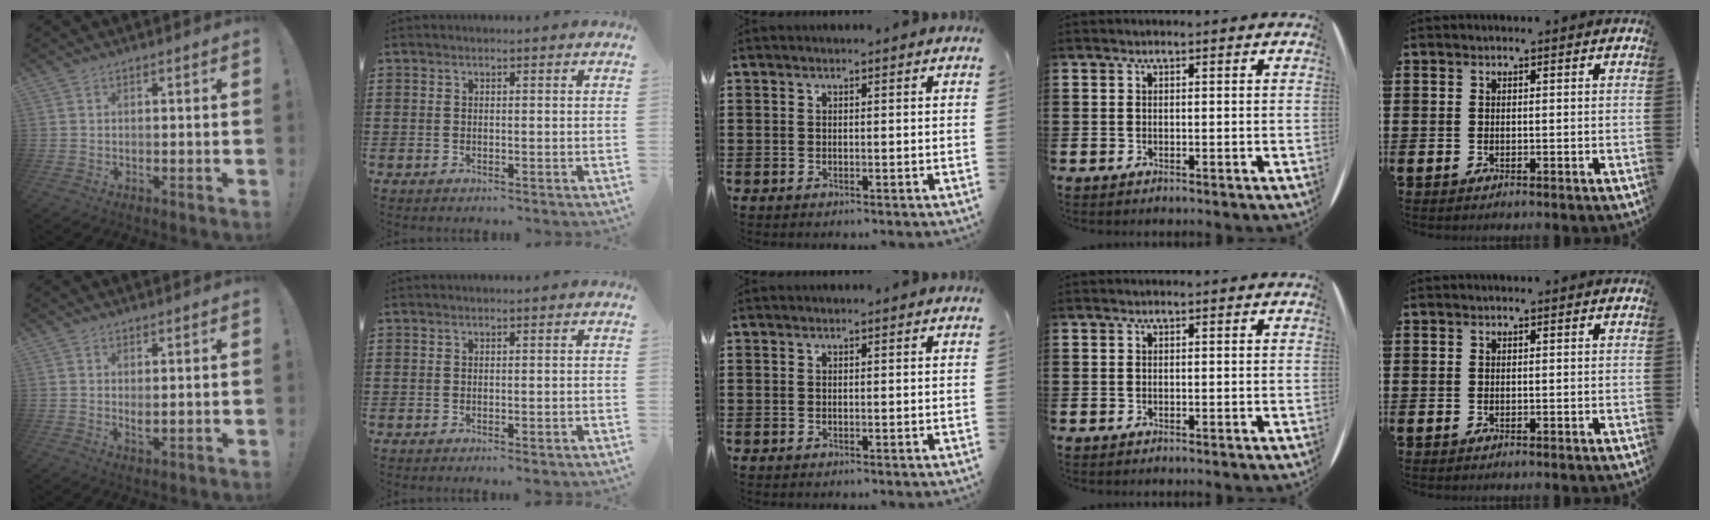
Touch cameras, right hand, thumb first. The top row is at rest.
{"thumb": {"total": 2.0, "force": [1.2, 0.8, 1.4], "torque": [-0.015, -0.009, 0.020]}, "index": {"total": 0.7, "force": [-0.6, 0.1, 0.3], "torque": [-0.008, -0.003, -0.010]}}